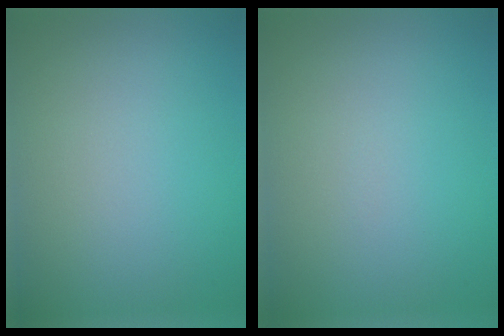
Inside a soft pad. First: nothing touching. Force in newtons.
{"total": 0.0}